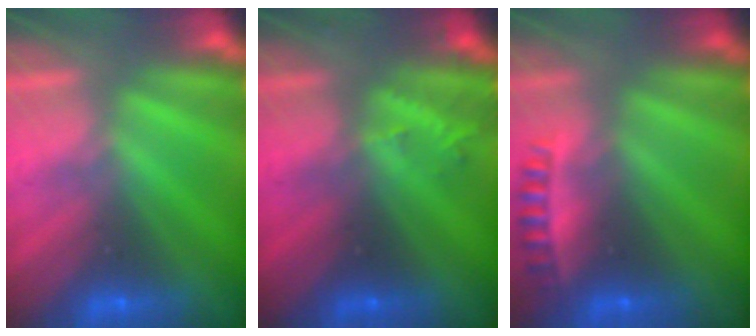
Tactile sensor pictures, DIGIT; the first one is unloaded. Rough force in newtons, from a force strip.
{"total": 2.7}
{"total": 2.4}